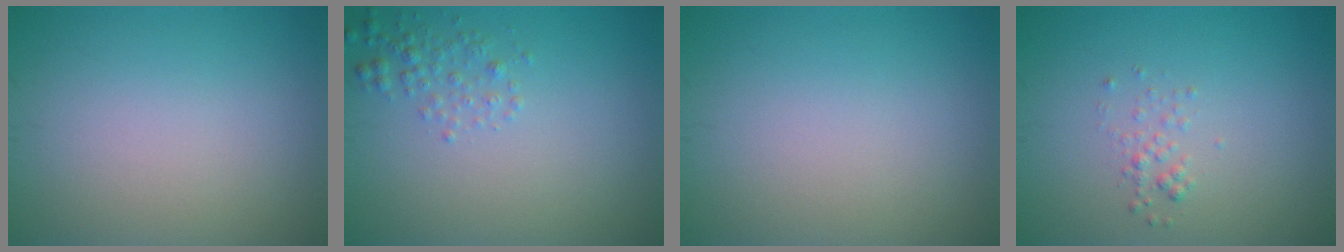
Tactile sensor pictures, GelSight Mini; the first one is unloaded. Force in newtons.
{"total": 1.6, "press": 1.6, "slide": 0.1}
{"total": 0.0}
{"total": 1.0, "press": 1.0, "slide": 0.1}